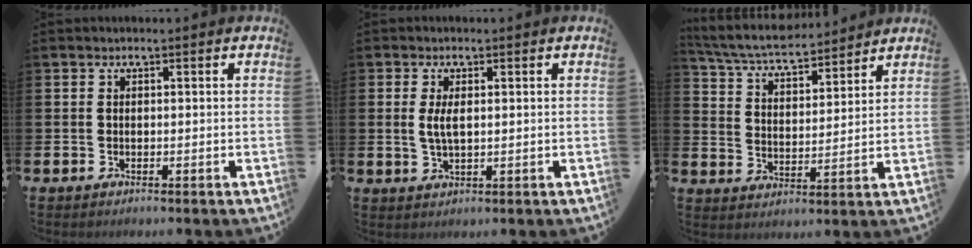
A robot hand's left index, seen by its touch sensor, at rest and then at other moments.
{"total": 2.7, "force": [0.6, 1.0, 2.4], "torque": [-0.041, 0.002, 0.007]}
{"total": 6.2, "force": [5.9, 1.0, 1.8], "torque": [-0.058, -0.041, 0.100]}